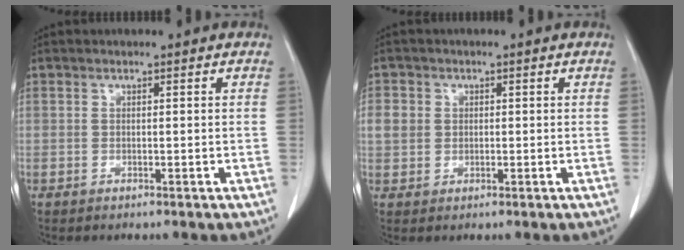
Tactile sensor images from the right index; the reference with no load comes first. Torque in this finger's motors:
{"motor_torque": [-0.07, 0.07, 0.01, 0.01]}